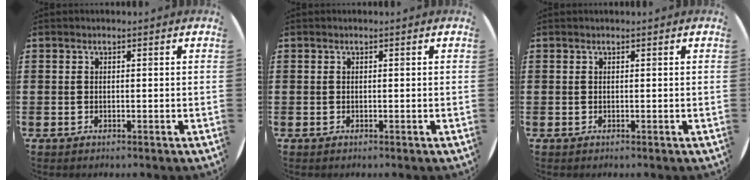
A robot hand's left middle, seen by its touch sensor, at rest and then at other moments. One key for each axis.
{"total": 0.0}
{"total": 0.0}